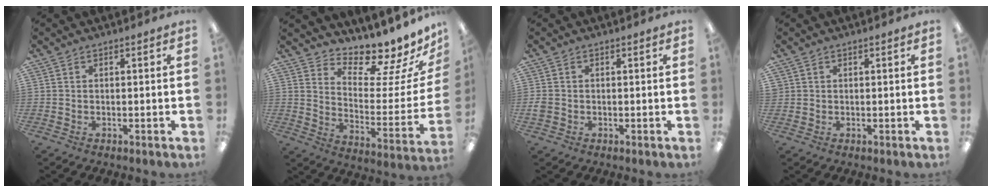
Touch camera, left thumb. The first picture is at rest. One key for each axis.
{"total": 10.4, "fx": 9.5, "fy": 2.9, "fz": 3.4, "tx": -0.044, "ty": -0.102, "tz": 0.157}
{"total": 2.0, "fx": -0.1, "fy": 1.9, "fz": 0.8, "tx": -0.014, "ty": 0.005, "tz": -0.003}
{"total": 1.1, "fx": 0.6, "fy": 1.0, "fz": -0.1, "tx": 0.002, "ty": 0.001, "tz": 0.012}